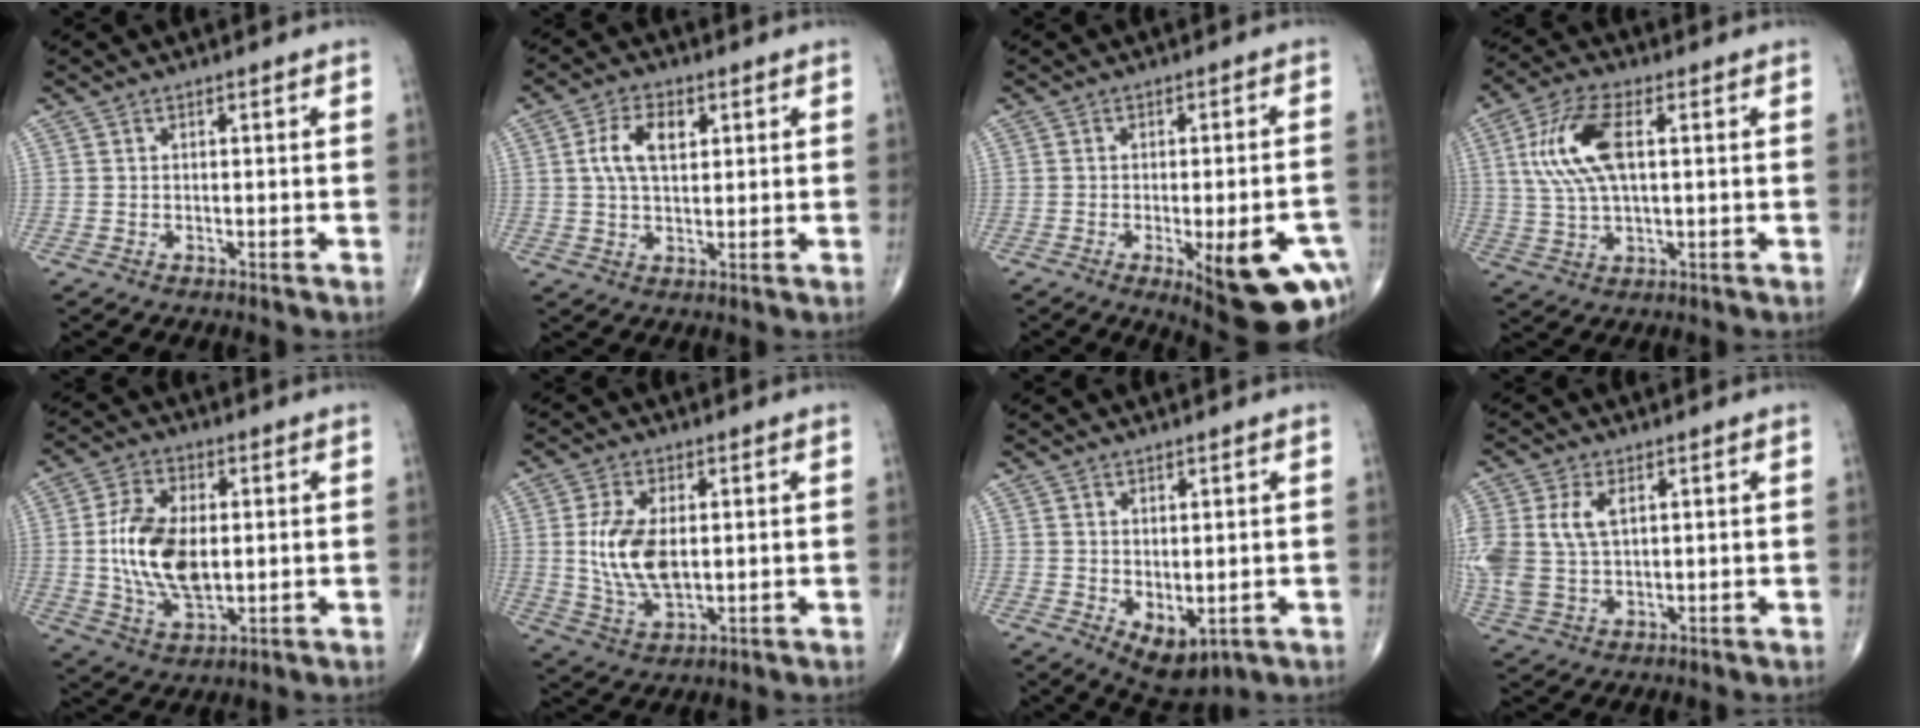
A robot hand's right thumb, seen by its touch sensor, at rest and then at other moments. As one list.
[{"total": 7.1, "force": [1.9, 4.0, 5.5], "torque": [-0.101, 0.003, 0.035]}, {"total": 16.6, "force": [-6.5, 5.5, 14.2], "torque": [-0.127, 0.016, -0.068]}, {"total": 12.1, "force": [2.5, 5.3, 10.5], "torque": [-0.226, 0.008, 0.050]}, {"total": 13.7, "force": [0.5, 7.6, 11.4], "torque": [-0.209, -0.004, 0.013]}, {"total": 10.6, "force": [0.9, 5.6, 9.0], "torque": [-0.175, -0.012, 0.027]}, {"total": 6.1, "force": [-1.1, 3.4, 5.0], "torque": [-0.064, -0.006, 0.002]}, {"total": 10.4, "force": [2.5, 6.3, 8.0], "torque": [-0.191, 0.004, 0.058]}]